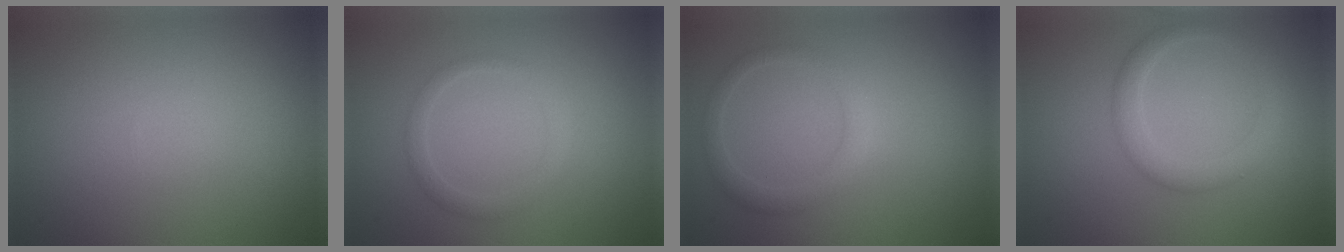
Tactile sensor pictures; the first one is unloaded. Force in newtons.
{"total": 1.6, "press": 1.6, "slide": 0.0}
{"total": 1.9, "press": 1.9, "slide": 0.1}
{"total": 2.8, "press": 2.8, "slide": 0.1}